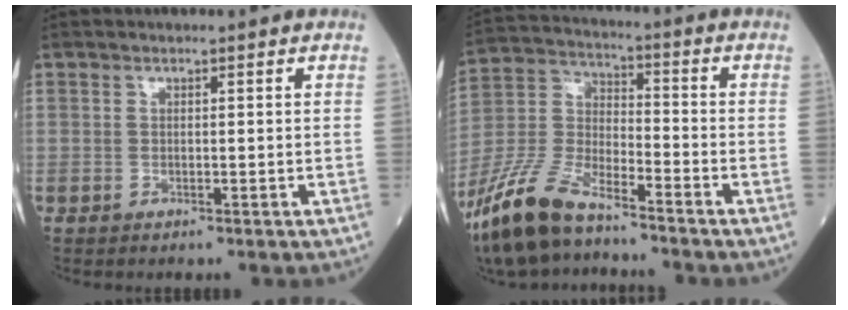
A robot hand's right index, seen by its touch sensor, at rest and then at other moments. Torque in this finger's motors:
{"motor_torque": [0.90, -1.24, 0.22, 0.15]}